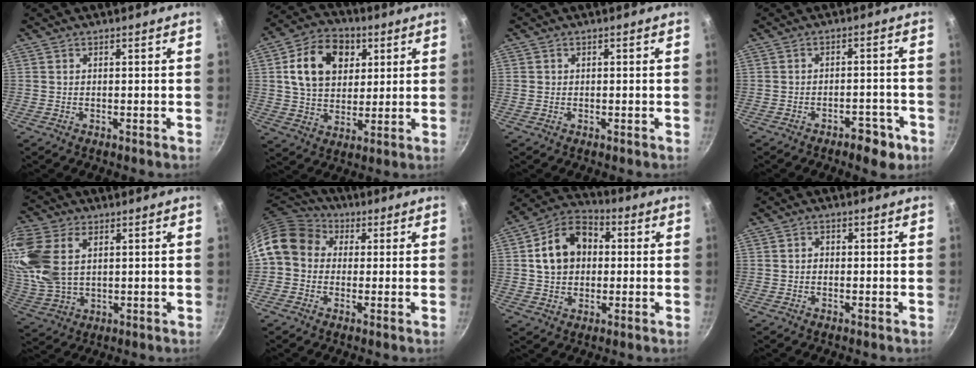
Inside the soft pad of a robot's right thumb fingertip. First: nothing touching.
{"total": 15.2, "force": [4.5, 11.1, 9.3], "torque": [-0.133, 0.002, 0.068]}
{"total": 0.8, "force": [0.0, 0.8, 0.2], "torque": [-0.001, 0.004, 0.001]}
{"total": 5.8, "force": [-3.4, 2.8, 3.6], "torque": [-0.026, 0.032, -0.036]}
{"total": 16.1, "force": [4.5, 10.4, 11.4], "torque": [-0.246, -0.006, 0.097]}
{"total": 11.8, "force": [2.2, 9.8, 6.2], "torque": [-0.092, 0.025, 0.019]}
{"total": 13.1, "force": [1.6, 10.1, 8.3], "torque": [-0.115, 0.028, 0.014]}
{"total": 1.3, "force": [-0.2, 1.1, 0.7], "torque": [-0.013, 0.006, -0.005]}